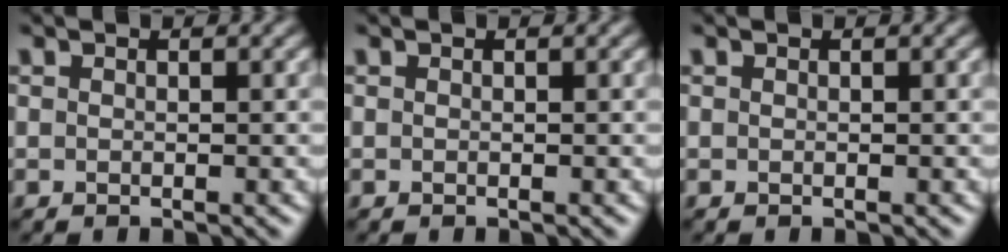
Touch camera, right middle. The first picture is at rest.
{"total": 0.0}
{"total": 0.0}